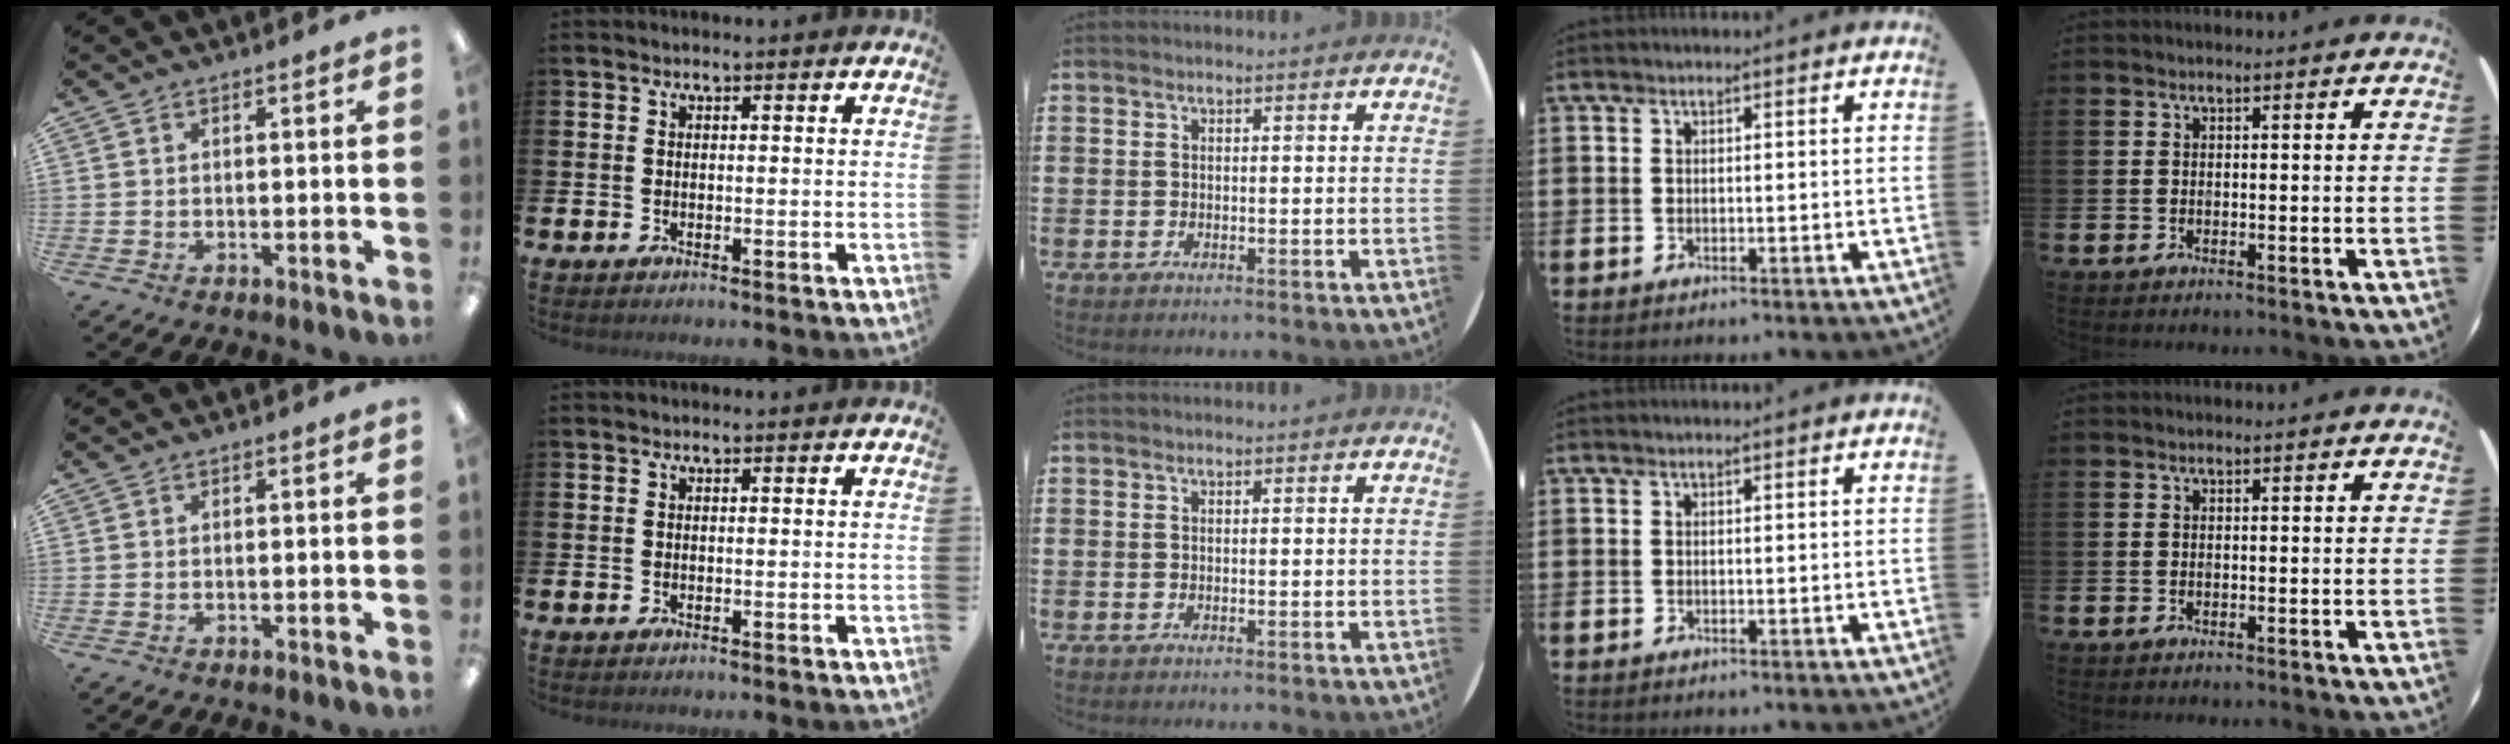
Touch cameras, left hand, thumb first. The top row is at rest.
{}